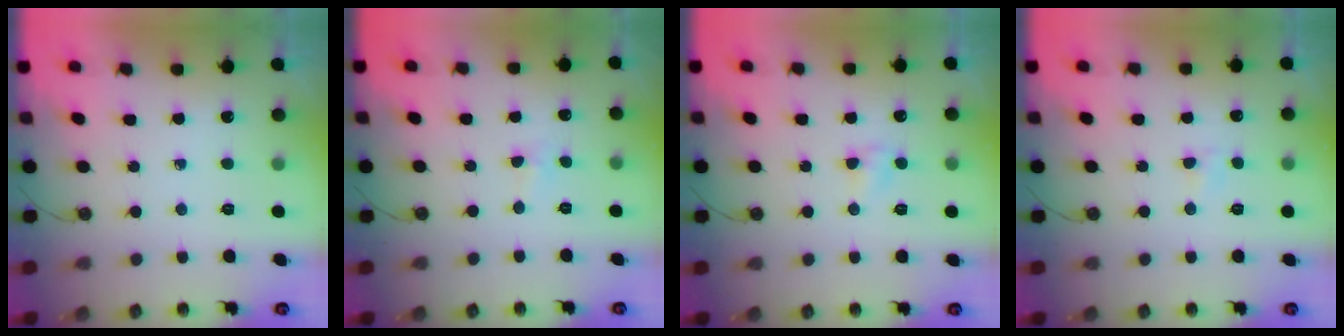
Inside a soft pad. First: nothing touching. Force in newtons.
{"total": 2.1, "press": 2.0, "slide": 0.3}
{"total": 3.0, "press": 3.0, "slide": 0.4}
{"total": 2.5, "press": 2.5, "slide": 0.4}